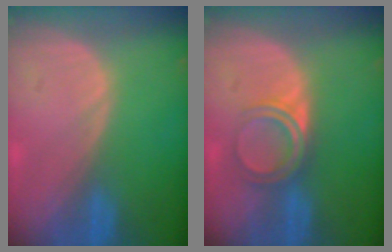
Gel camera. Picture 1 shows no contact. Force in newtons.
{"total": 4.7, "press": 4.1, "slide": 2.3}